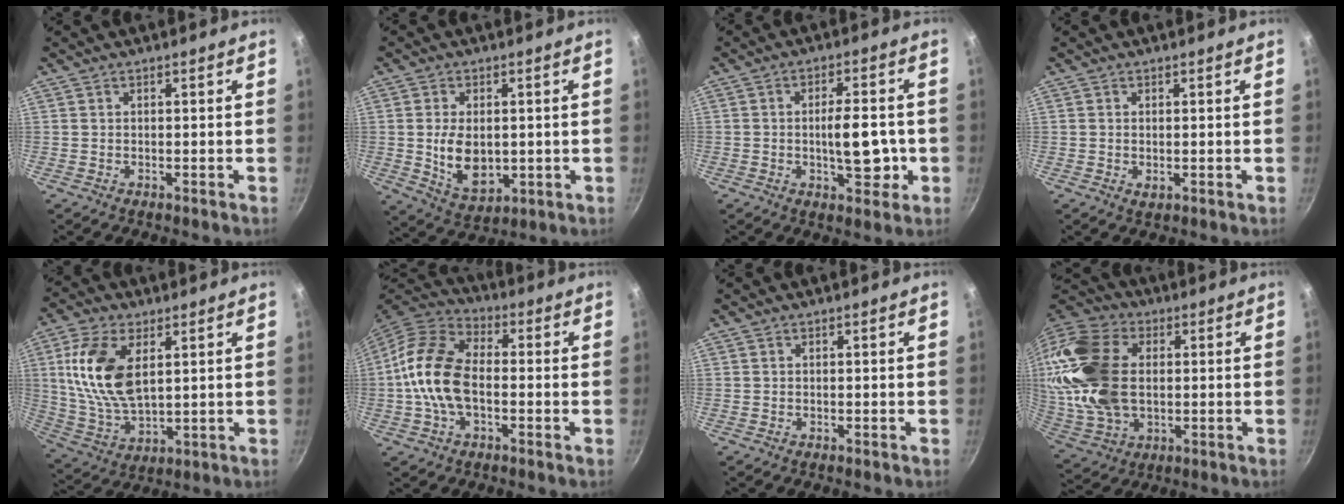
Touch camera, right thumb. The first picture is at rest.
{"total": 9.5, "force": [0.0, 6.1, 7.3], "torque": [-0.117, -0.016, 0.016]}
{"total": 9.0, "force": [-1.4, 4.2, 7.9], "torque": [-0.088, 0.005, -0.019]}
{"total": 1.2, "force": [0.0, 0.7, 1.0], "torque": [-0.015, -0.003, 0.002]}
{"total": 14.8, "force": [4.0, 7.9, 11.9], "torque": [-0.229, -0.014, 0.086]}
{"total": 14.0, "force": [-1.5, 8.3, 11.2], "torque": [-0.194, 0.036, -0.047]}
{"total": 0.0}
{"total": 23.4, "force": [2.6, 15.6, 17.3], "torque": [-0.347, 0.010, 0.051]}